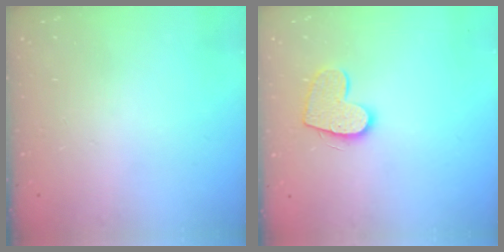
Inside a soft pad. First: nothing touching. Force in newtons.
{"total": 11.1, "press": 11.1, "slide": 0.6}